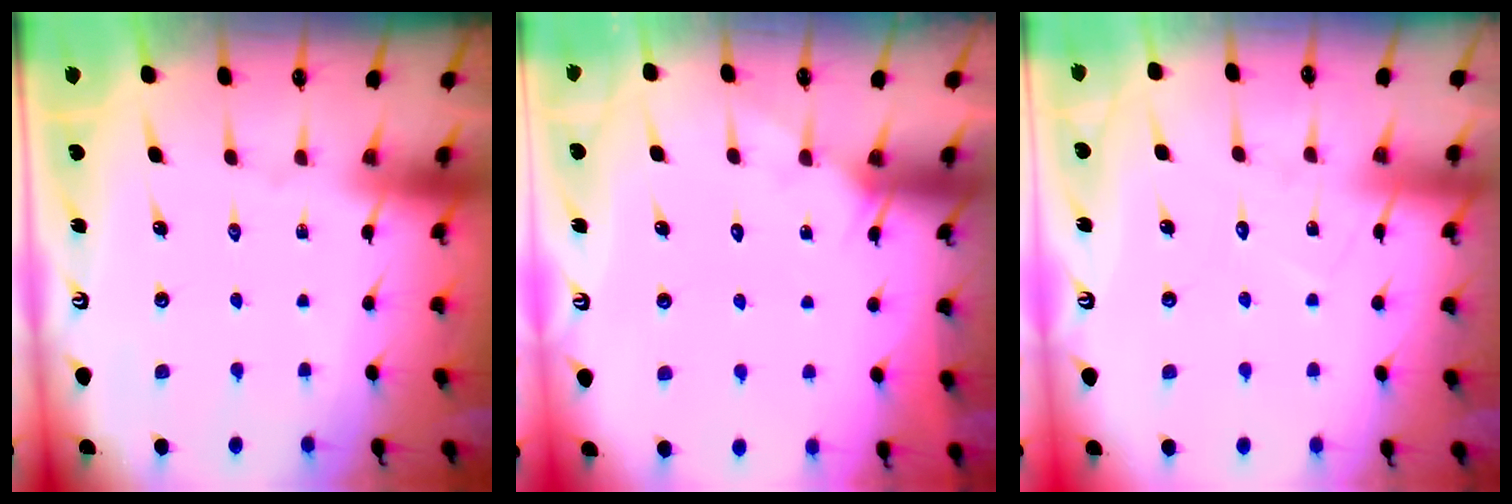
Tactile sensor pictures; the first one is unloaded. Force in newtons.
{"total": 2.8, "press": 2.8, "slide": 0.1}
{"total": 6.5, "press": 6.4, "slide": 0.6}